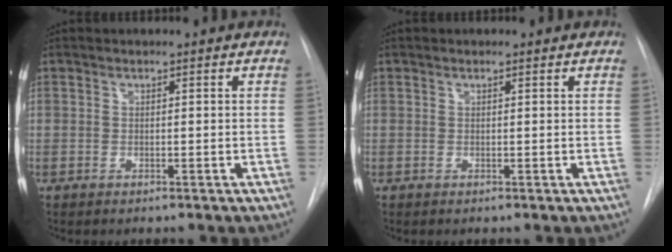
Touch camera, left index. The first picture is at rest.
{"total": 0.0}